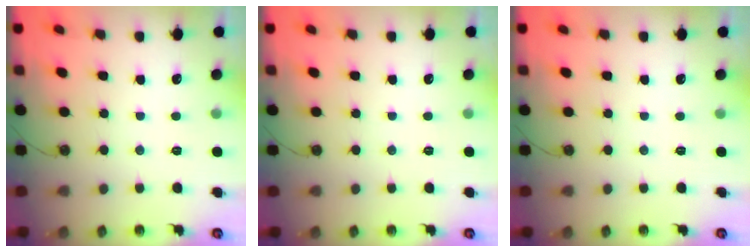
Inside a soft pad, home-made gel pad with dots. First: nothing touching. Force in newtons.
{"total": 1.7, "press": 0.9, "slide": 1.5}
{"total": 0.0}